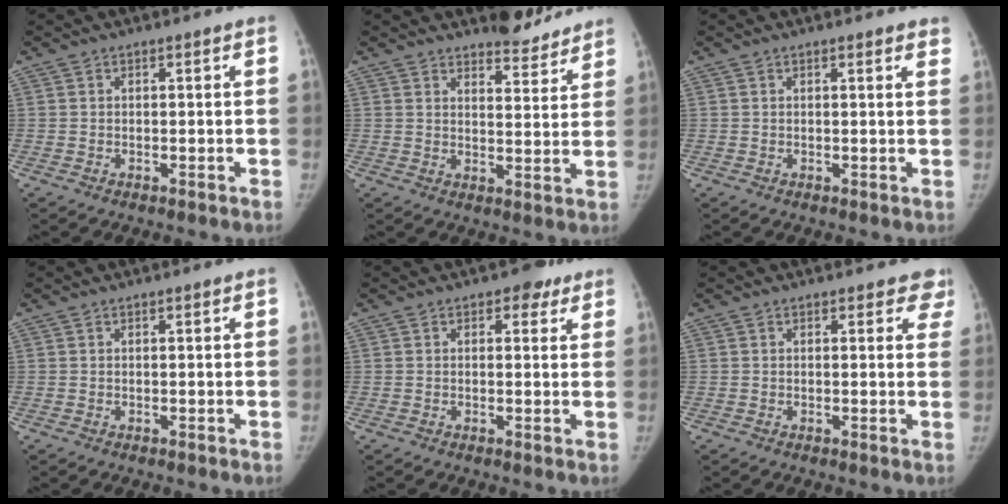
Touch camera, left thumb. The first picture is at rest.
{"total": 6.9, "force": [6.5, 2.2, 1.0], "torque": [0.014, -0.055, 0.086]}
{"total": 2.2, "force": [1.7, 0.7, 1.3], "torque": [-0.003, -0.001, 0.015]}
{"total": 0.0}
{"total": 3.2, "force": [1.8, 2.2, 1.6], "torque": [0.006, -0.004, 0.017]}
{"total": 3.8, "force": [3.0, 2.2, 1.0], "torque": [0.028, -0.011, 0.013]}